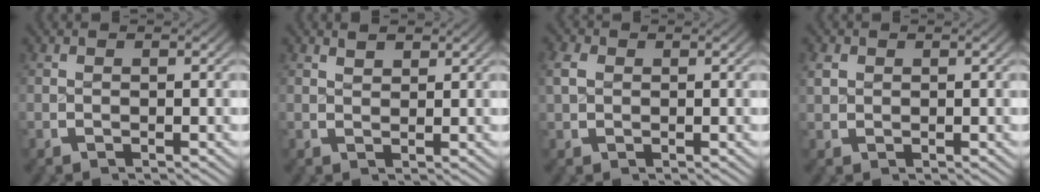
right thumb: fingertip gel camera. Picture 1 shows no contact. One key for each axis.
{"total": 1.5, "fx": 1.4, "fy": 0.4, "fz": 0.4, "tx": 0.003, "ty": 0.001, "tz": 0.025}
{"total": 2.0, "fx": 0.6, "fy": 1.7, "fz": 0.9, "tx": -0.020, "ty": 0.001, "tz": 0.013}
{"total": 1.4, "fx": 0.6, "fy": 1.2, "fz": 0.4, "tx": -0.005, "ty": 0.003, "tz": 0.014}